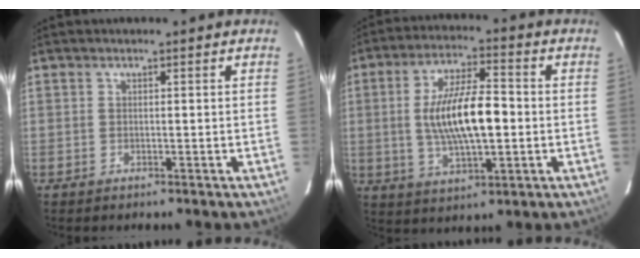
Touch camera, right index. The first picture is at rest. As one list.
[{"total": 13.5, "force": [-0.6, 4.6, 12.6], "torque": [-0.236, 0.002, -0.005]}]